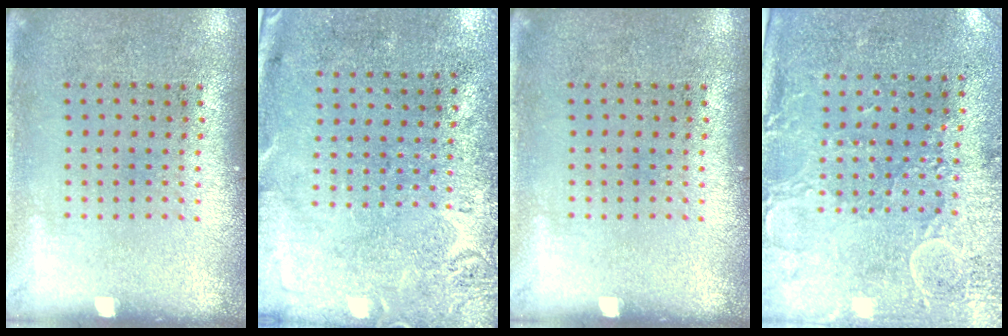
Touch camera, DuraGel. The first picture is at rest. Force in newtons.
{"total": 2.9, "press": 2.2, "slide": 1.8}
{"total": 0.0}
{"total": 2.9, "press": 2.4, "slide": 1.7}